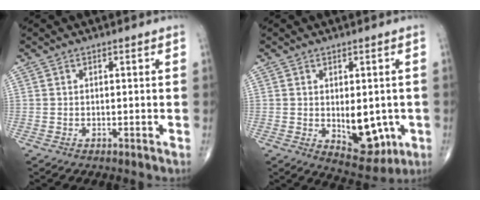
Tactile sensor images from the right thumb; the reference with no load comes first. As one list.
[{"total": 9.3, "force": [-1.3, 5.3, 7.5], "torque": [-0.064, -0.011, -0.002]}]